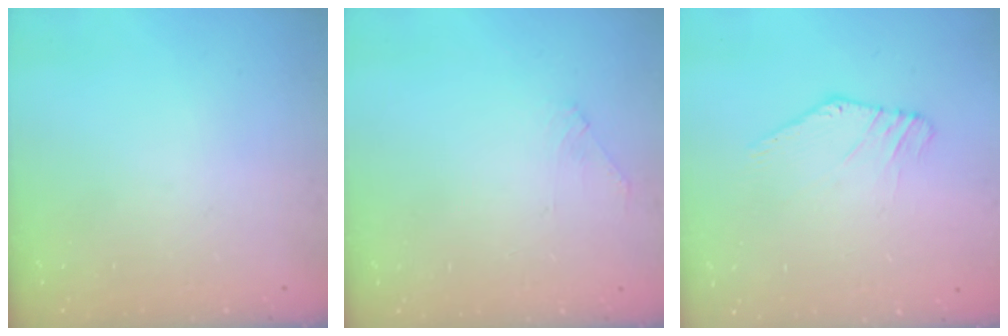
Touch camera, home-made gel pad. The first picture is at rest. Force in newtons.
{"total": 3.2, "press": 3.2, "slide": 0.6}
{"total": 2.7, "press": 2.7, "slide": 0.1}